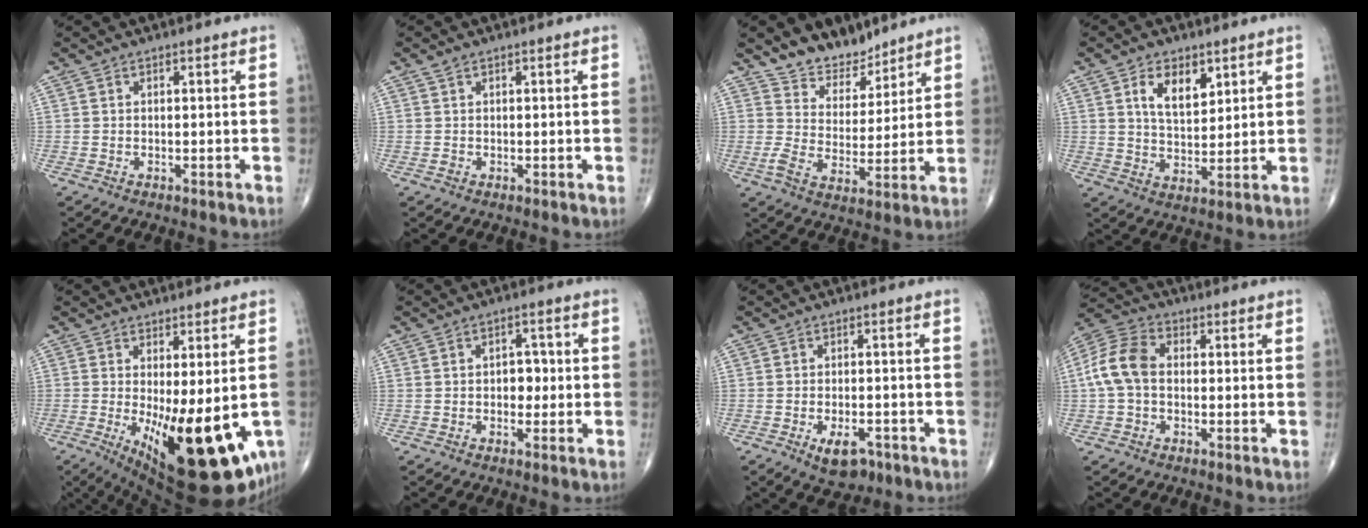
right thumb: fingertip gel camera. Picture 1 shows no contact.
{"total": 1.1, "force": [0.5, 0.8, 0.5], "torque": [-0.007, 0.005, 0.009]}
{"total": 8.6, "force": [7.1, 4.3, 2.3], "torque": [-0.012, -0.055, 0.131]}
{"total": 8.0, "force": [3.8, 4.4, 5.5], "torque": [-0.075, -0.025, 0.069]}
{"total": 19.5, "force": [-5.0, 6.9, 17.6], "torque": [-0.222, -0.037, -0.050]}
{"total": 3.9, "force": [-0.2, 2.7, 2.7], "torque": [-0.018, 0.009, -0.006]}
{"total": 5.9, "force": [-3.1, 3.0, 3.9], "torque": [-0.051, 0.010, -0.044]}
{"total": 9.4, "force": [-0.2, 6.4, 6.9], "torque": [-0.142, 0.029, -0.016]}